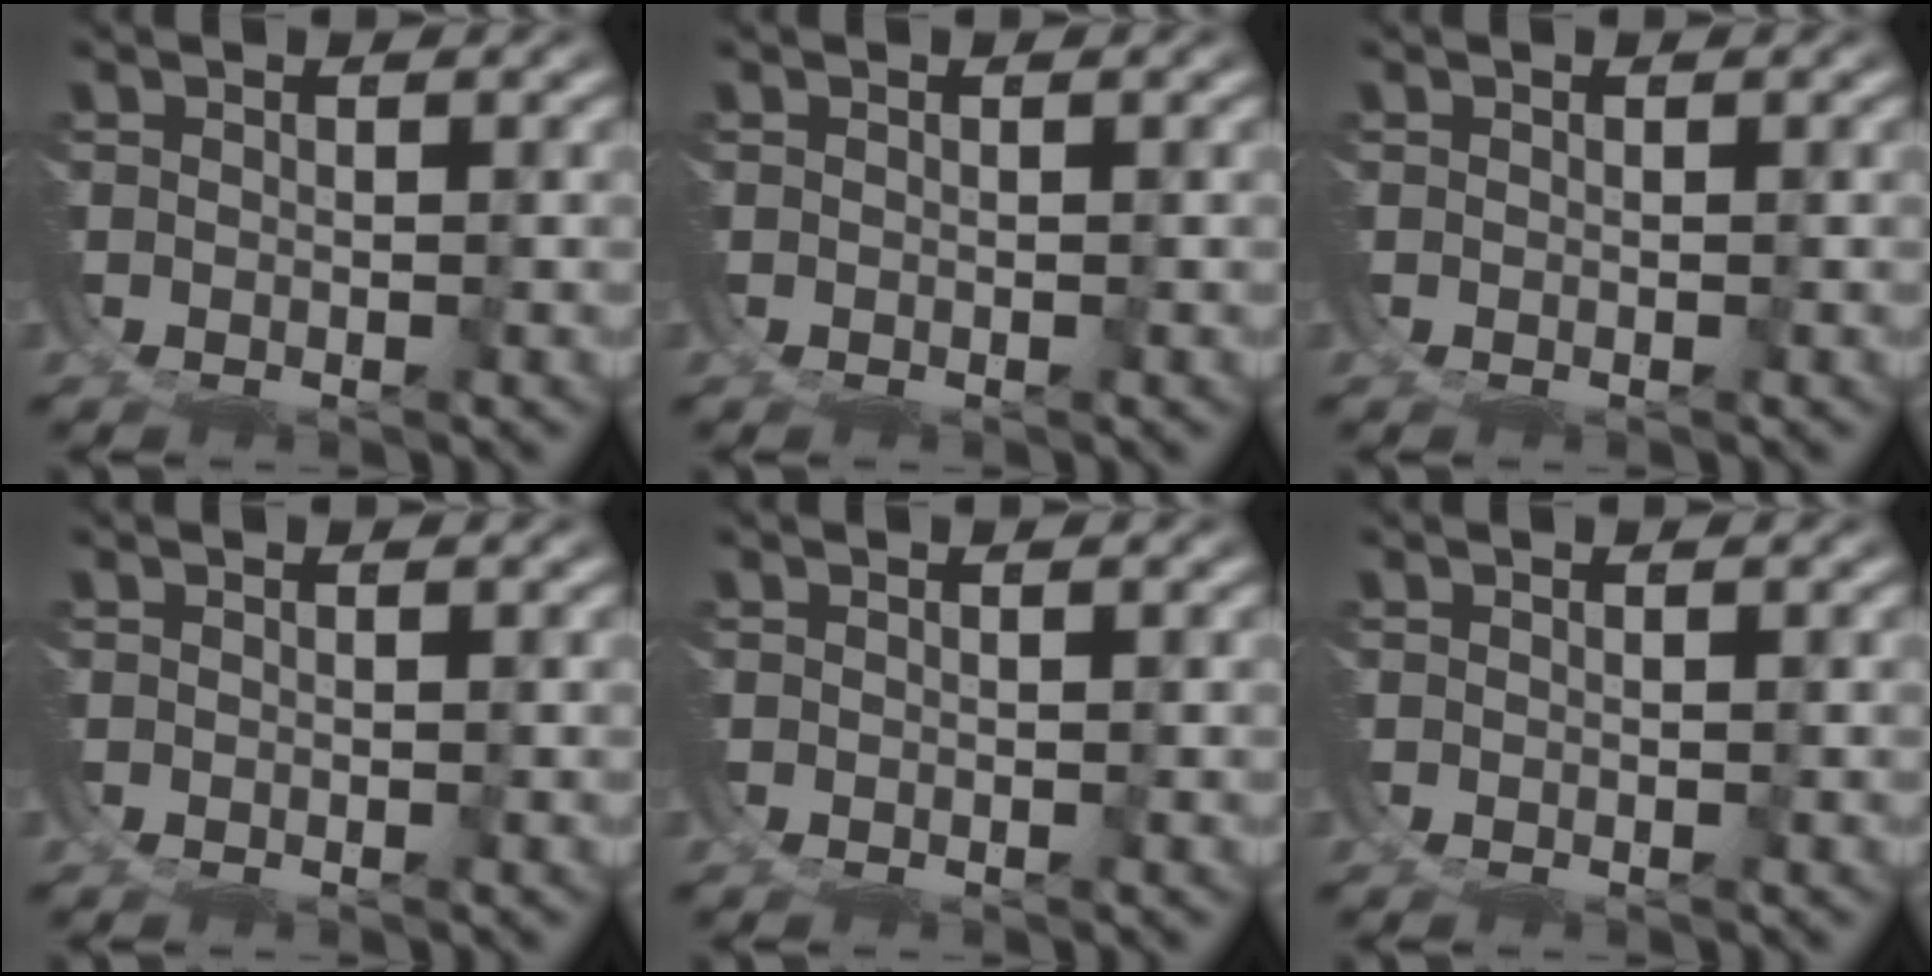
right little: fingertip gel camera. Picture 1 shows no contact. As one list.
[{"total": 0.0}, {"total": 0.0}, {"total": 0.0}, {"total": 0.0}, {"total": 0.0}]